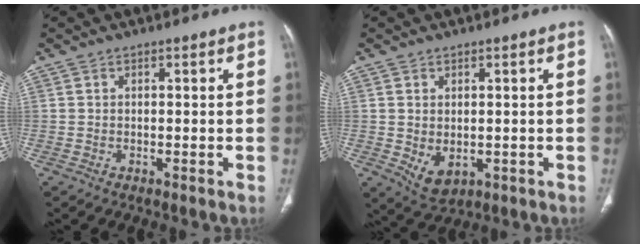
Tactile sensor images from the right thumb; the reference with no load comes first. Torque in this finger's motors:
{"motor_torque": [-0.47, 0.30, -0.39, 0.13, 0.14]}